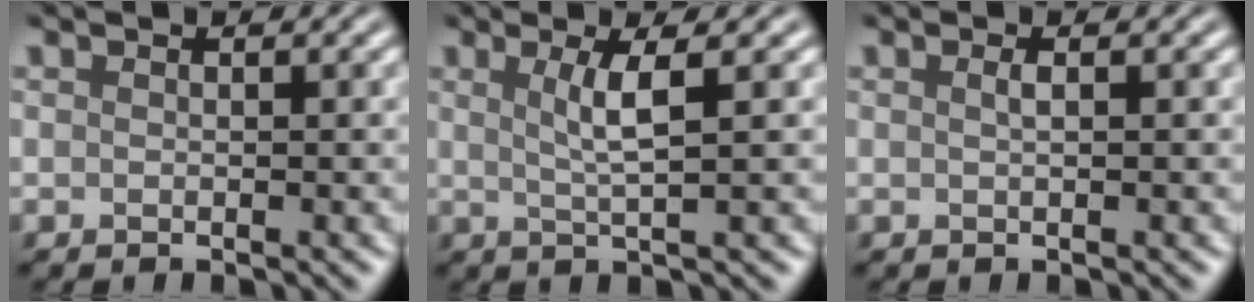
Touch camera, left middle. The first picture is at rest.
{"total": 3.1, "force": [0.8, 0.5, 2.9], "torque": [-0.051, 0.000, 0.016]}
{"total": 0.9, "force": [0.3, 0.3, 0.8], "torque": [-0.012, 0.005, 0.003]}